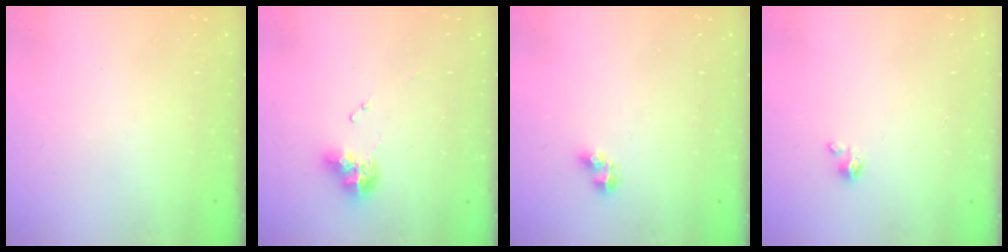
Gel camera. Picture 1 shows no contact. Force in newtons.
{"total": 9.1, "press": 9.0, "slide": 1.1}
{"total": 3.3, "press": 3.3, "slide": 0.2}
{"total": 2.0, "press": 1.9, "slide": 0.3}